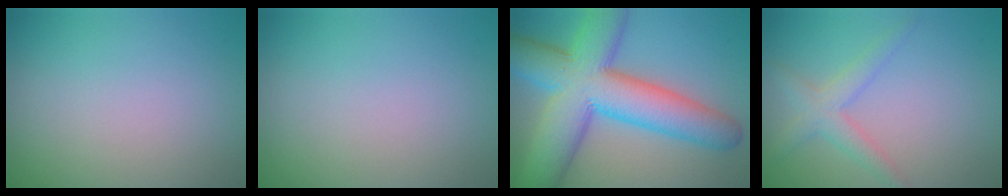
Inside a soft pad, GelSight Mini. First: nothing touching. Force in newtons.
{"total": 0.0}
{"total": 12.8, "press": 12.8, "slide": 0.3}
{"total": 2.6, "press": 2.6, "slide": 0.1}